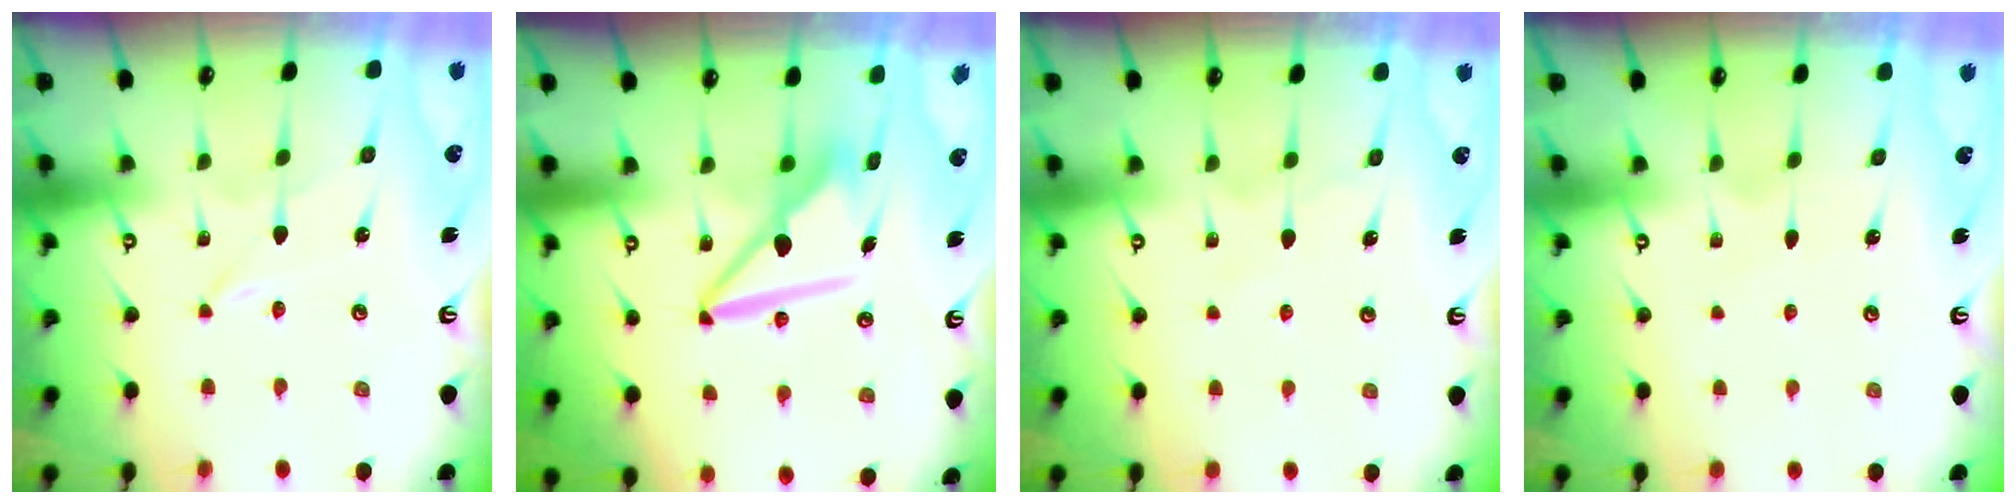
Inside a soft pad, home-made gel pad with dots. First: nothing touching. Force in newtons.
{"total": 9.4, "press": 9.3, "slide": 1.1}
{"total": 4.8, "press": 4.8, "slide": 0.5}
{"total": 3.2, "press": 3.2, "slide": 0.3}